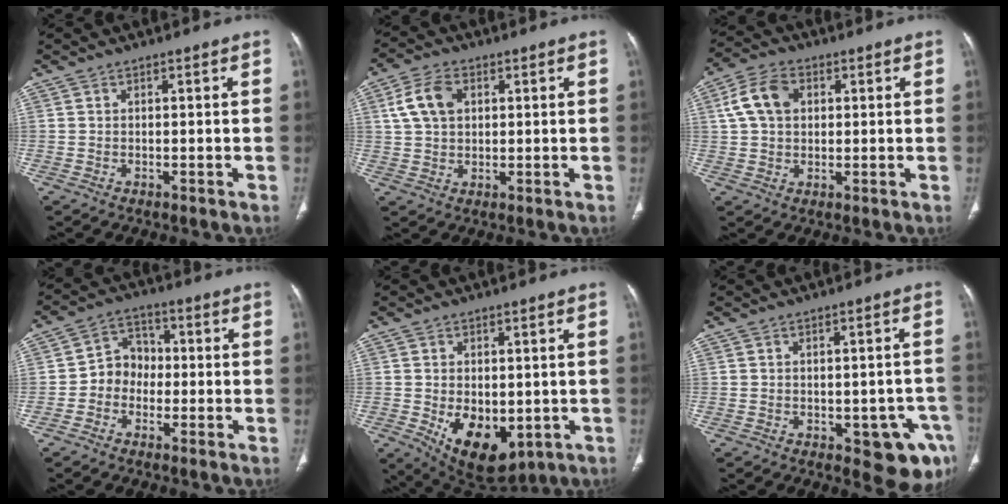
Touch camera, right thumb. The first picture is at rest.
{"total": 7.5, "force": [2.2, 5.1, 5.0], "torque": [-0.089, 0.006, 0.041]}
{"total": 8.3, "force": [2.1, 6.0, 5.4], "torque": [-0.097, 0.012, 0.034]}
{"total": 6.4, "force": [-1.5, 5.6, 2.8], "torque": [-0.017, 0.031, -0.042]}
{"total": 12.2, "force": [-2.5, 7.5, 9.3], "torque": [-0.120, -0.011, -0.012]}
{"total": 9.4, "force": [-4.1, 4.2, 7.3], "torque": [-0.054, 0.014, -0.044]}